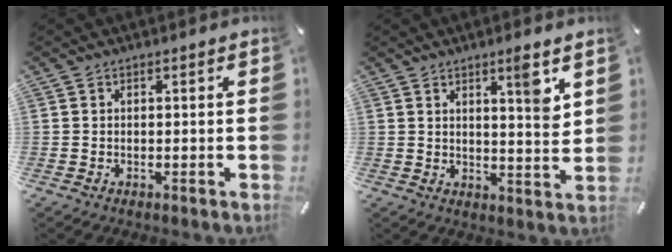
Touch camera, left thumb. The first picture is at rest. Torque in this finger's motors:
{"motor_torque": [1.39, 1.31, 0.87, -0.70, 0.22]}